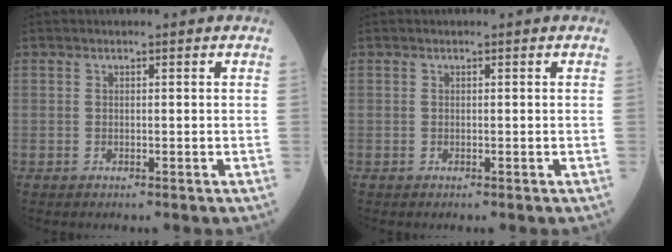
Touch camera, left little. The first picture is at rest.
{"total": 0.0}